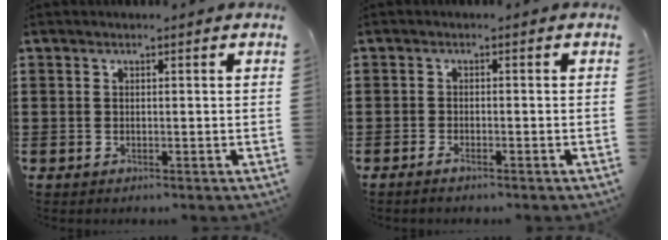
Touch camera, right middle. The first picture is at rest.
{"total": 1.1, "force": [-0.9, 0.2, 0.7], "torque": [-0.013, -0.002, -0.018]}